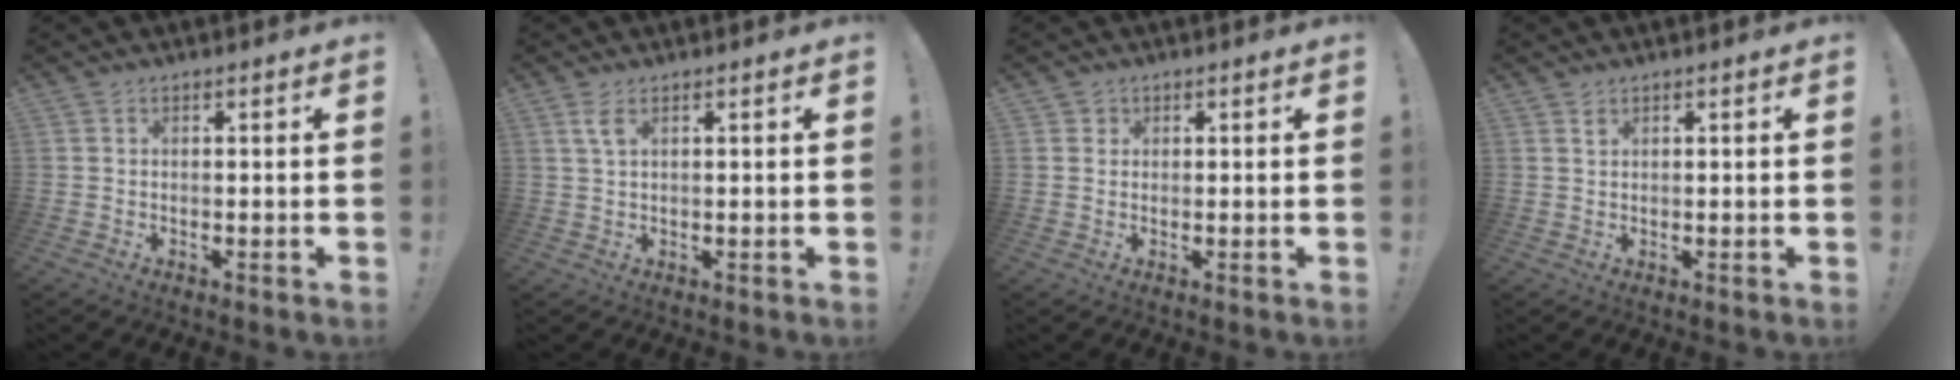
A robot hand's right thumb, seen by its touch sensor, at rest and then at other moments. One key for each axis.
{"total": 3.3, "fx": 1.5, "fy": 1.2, "fz": 2.8, "tx": -0.051, "ty": -0.001, "tz": 0.025}
{"total": 1.3, "fx": 0.7, "fy": 1.1, "fz": 0.2, "tx": 0.001, "ty": 0.000, "tz": 0.012}
{"total": 1.1, "fx": 0.8, "fy": 0.5, "fz": 0.6, "tx": 0.001, "ty": -0.005, "tz": 0.013}